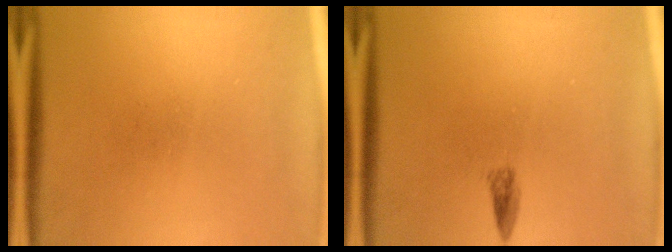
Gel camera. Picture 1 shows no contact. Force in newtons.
{"total": 1.3}